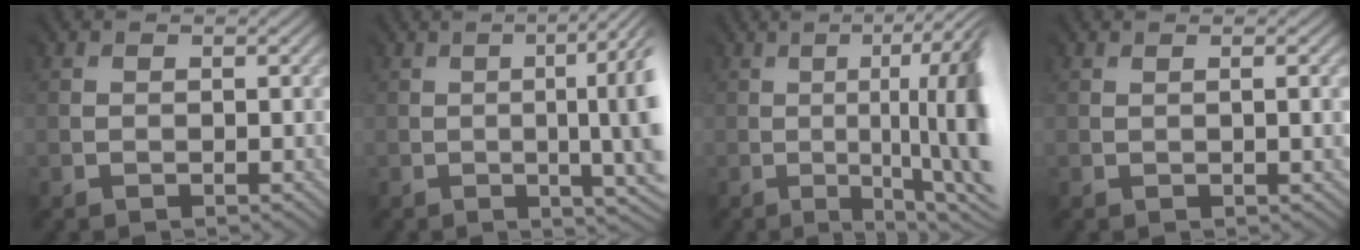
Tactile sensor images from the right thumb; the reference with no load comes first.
{"total": 10.4, "force": [-0.3, 3.2, 9.9], "torque": [-0.103, 0.006, -0.002]}
{"total": 14.3, "force": [-0.6, 3.7, 13.8], "torque": [-0.156, 0.005, 0.000]}
{"total": 0.8, "force": [0.4, -0.1, 0.6], "torque": [-0.003, 0.004, 0.003]}